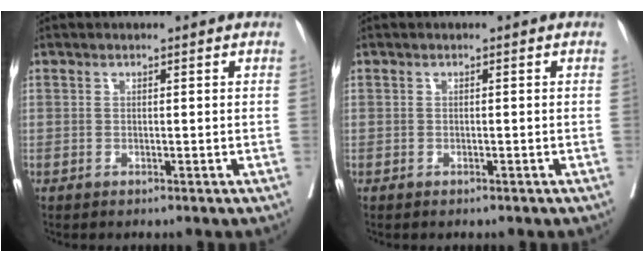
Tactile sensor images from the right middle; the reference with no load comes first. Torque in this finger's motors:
{"motor_torque": [0.18, -0.10, 0.12, 0.01]}